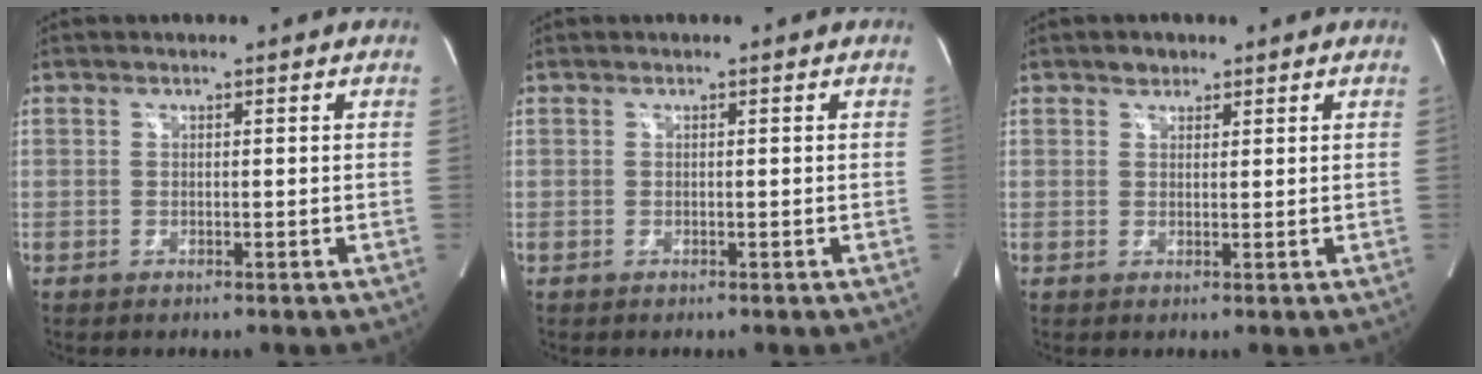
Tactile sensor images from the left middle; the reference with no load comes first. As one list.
[{"total": 0.0}, {"total": 1.6, "force": [1.2, 1.0, 0.3], "torque": [-0.005, -0.002, 0.017]}]